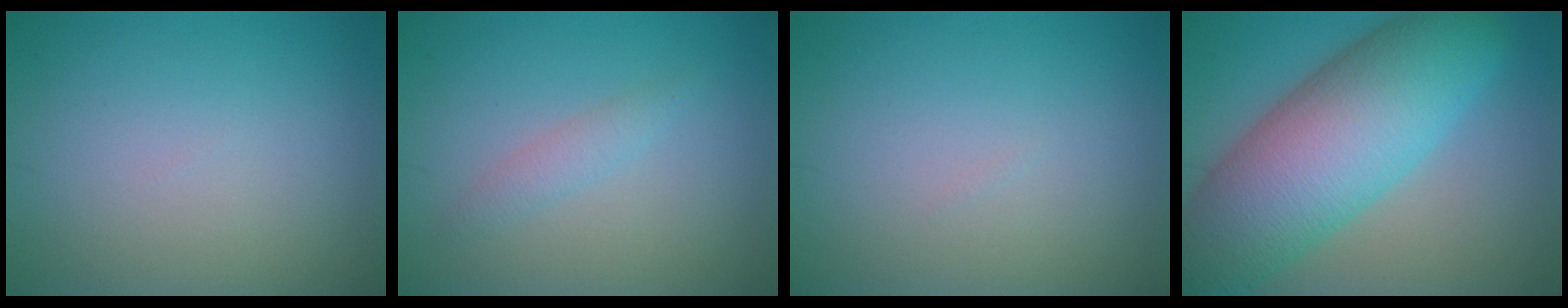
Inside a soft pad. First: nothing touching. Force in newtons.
{"total": 1.3, "press": 1.3, "slide": 0.0}
{"total": 0.0}
{"total": 12.9, "press": 12.9, "slide": 0.5}